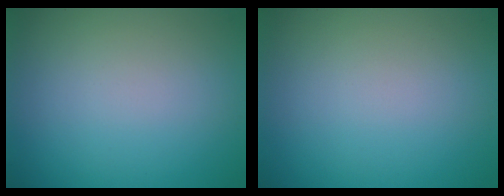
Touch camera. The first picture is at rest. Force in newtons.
{"total": 0.0}